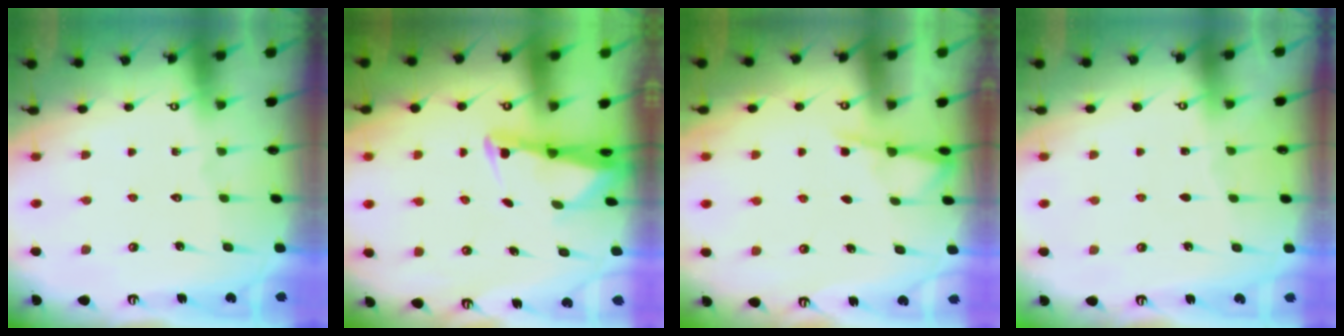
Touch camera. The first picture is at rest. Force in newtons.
{"total": 2.4, "press": 2.3, "slide": 0.5}
{"total": 3.9, "press": 3.8, "slide": 0.6}
{"total": 2.4, "press": 2.4, "slide": 0.3}